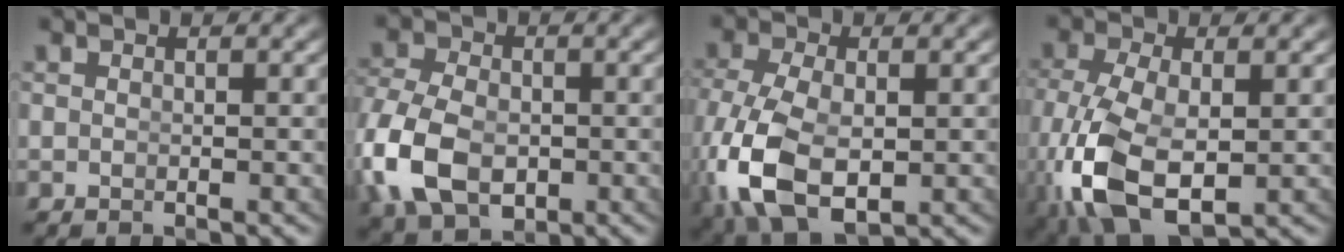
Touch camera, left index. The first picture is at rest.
{"total": 7.3, "force": [-1.7, 5.4, 4.6], "torque": [-0.129, -0.042, -0.005]}
{"total": 9.9, "force": [-2.7, 7.1, 6.4], "torque": [-0.184, -0.067, -0.009]}
{"total": 9.8, "force": [-2.8, 6.3, 6.9], "torque": [-0.176, -0.060, -0.012]}